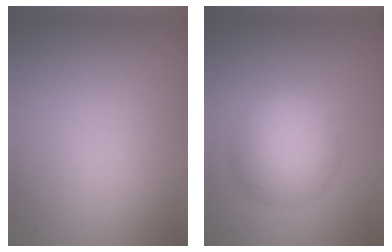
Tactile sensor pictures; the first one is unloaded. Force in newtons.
{"total": 5.4, "press": 5.4, "slide": 0.1}